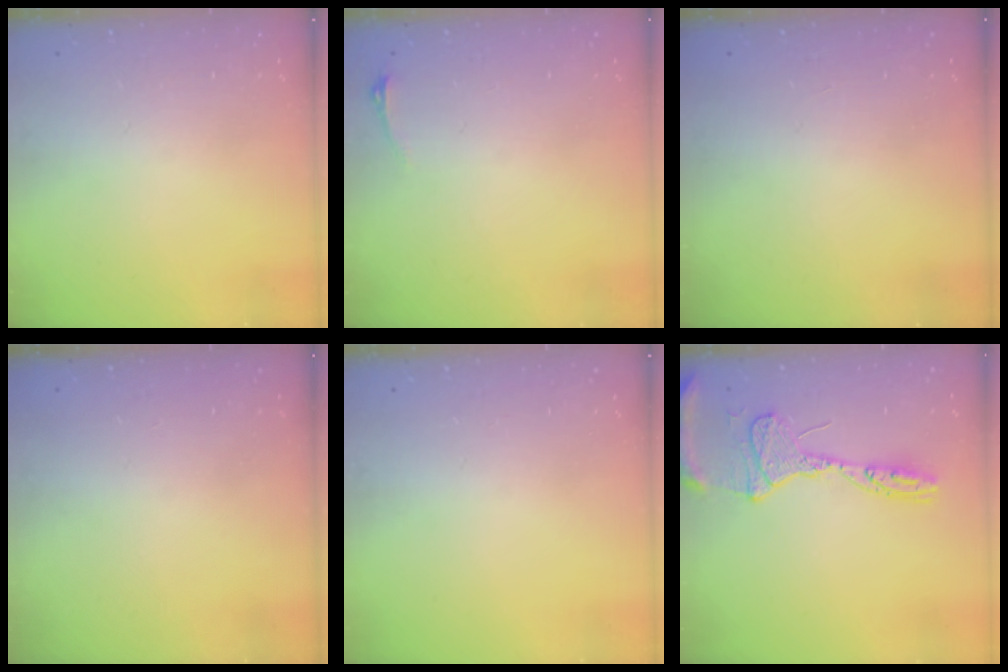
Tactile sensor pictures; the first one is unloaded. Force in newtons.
{"total": 2.9, "press": 2.6, "slide": 1.5}
{"total": 0.9, "press": 0.0, "slide": 0.9}
{"total": 0.0}
{"total": 0.0}
{"total": 15.5, "press": 15.4, "slide": 1.2}